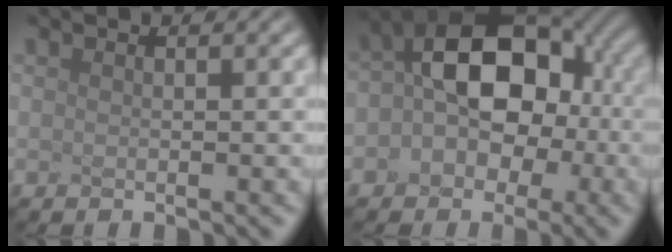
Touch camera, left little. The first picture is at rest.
{"total": 7.5, "force": [-1.3, 5.1, 5.3], "torque": [-0.096, 0.007, 0.004]}